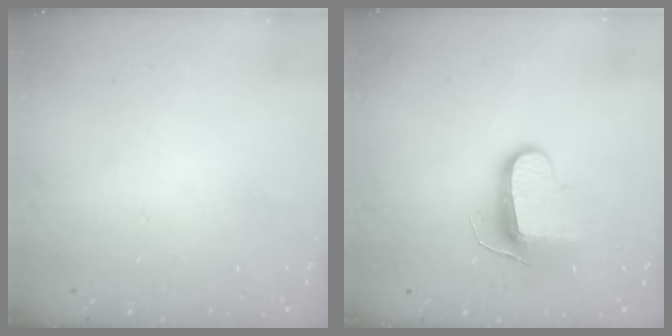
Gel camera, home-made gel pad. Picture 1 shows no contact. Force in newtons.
{"total": 10.5, "press": 10.4, "slide": 1.2}